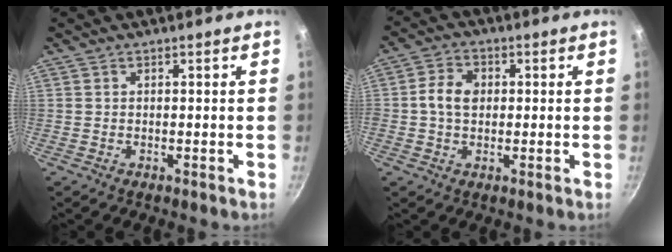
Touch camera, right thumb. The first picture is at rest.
{"total": 6.0, "force": [0.4, 4.3, 4.1], "torque": [-0.068, 0.010, -0.003]}